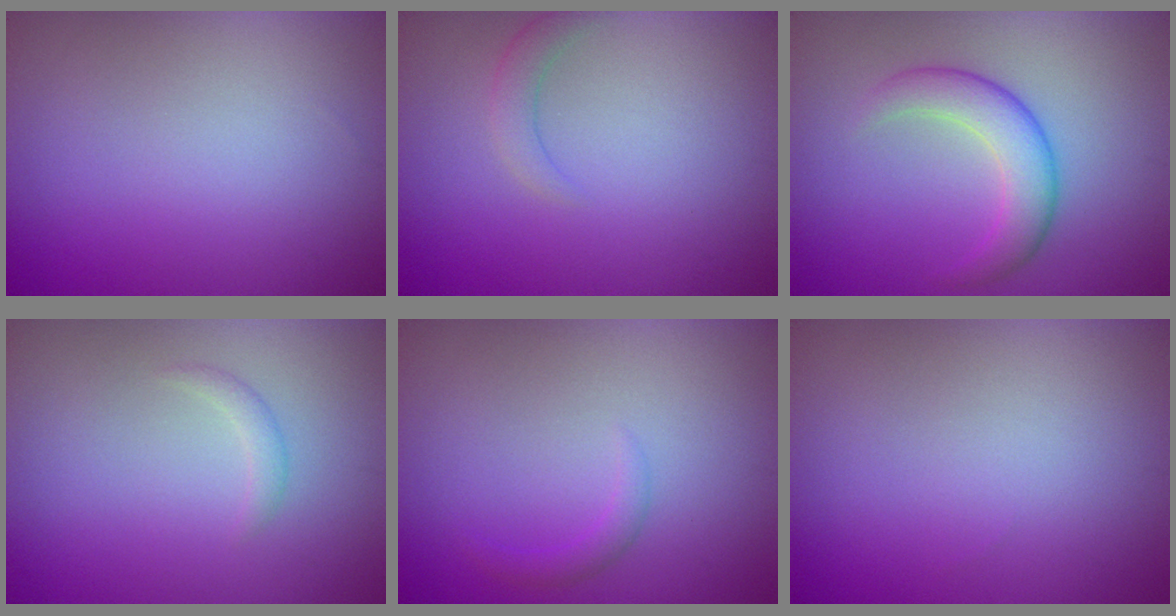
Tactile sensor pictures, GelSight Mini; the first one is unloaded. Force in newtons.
{"total": 1.5, "press": 1.5, "slide": 0.2}
{"total": 3.8, "press": 3.8, "slide": 0.1}
{"total": 0.9, "press": 0.9, "slide": 0.1}
{"total": 1.2, "press": 1.1, "slide": 0.1}
{"total": 0.0}